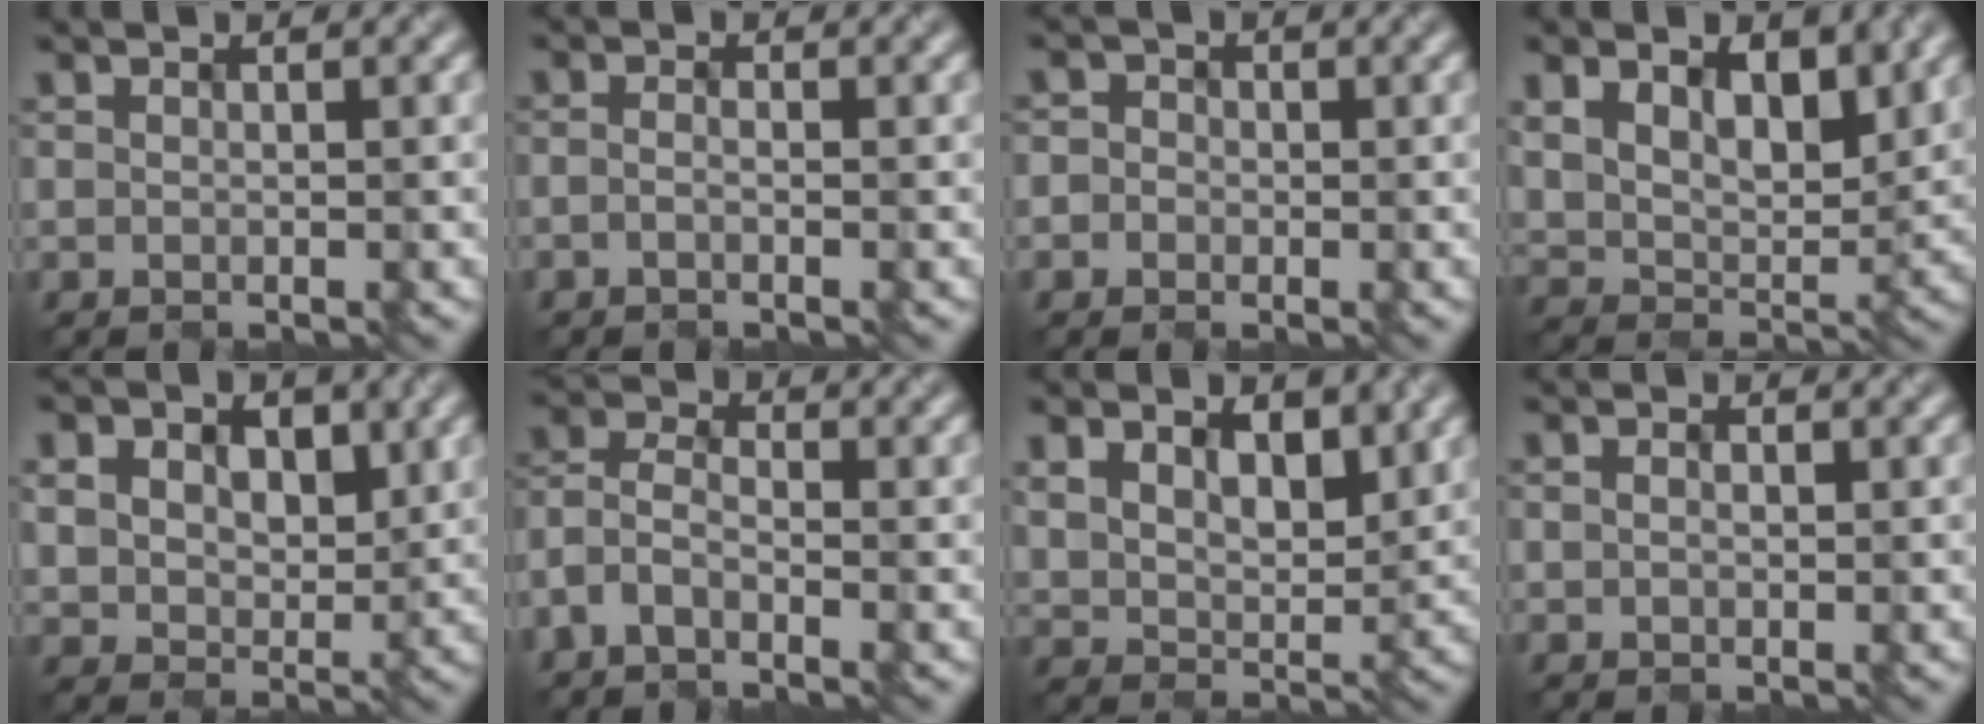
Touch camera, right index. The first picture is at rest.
{"total": 1.0, "force": [-0.7, 0.3, 0.6], "torque": [-0.010, -0.007, -0.017]}
{"total": 2.3, "force": [-0.1, 2.2, 0.5], "torque": [0.007, 0.007, -0.023]}
{"total": 7.3, "force": [3.1, 4.7, 4.6], "torque": [-0.087, 0.003, 0.043]}
{"total": 8.4, "force": [3.2, 6.4, 4.5], "torque": [-0.103, 0.015, 0.050]}
{"total": 3.4, "force": [-2.2, 1.7, 2.0], "torque": [-0.045, 0.009, -0.056]}
{"total": 5.6, "force": [2.4, 3.8, 3.3], "torque": [-0.067, -0.003, 0.031]}
{"total": 1.0, "force": [-0.1, 0.8, 0.5], "torque": [-0.009, 0.000, -0.002]}